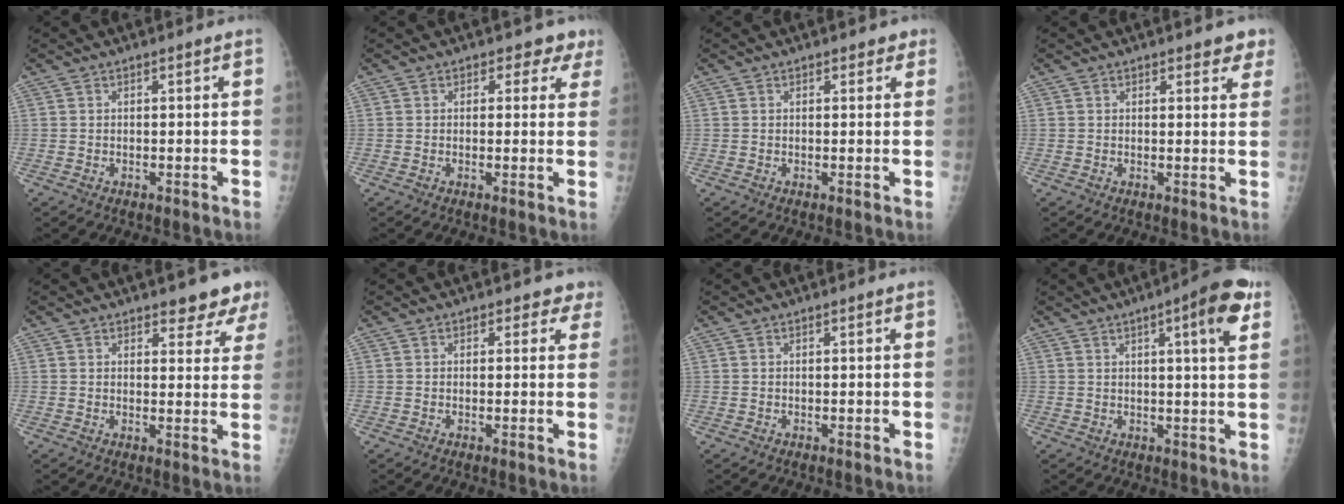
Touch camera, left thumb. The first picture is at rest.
{"total": 3.1, "force": [2.0, 2.4, 0.4], "torque": [0.027, -0.010, 0.008]}
{"total": 1.2, "force": [0.7, 0.9, 0.2], "torque": [0.019, -0.003, 0.003]}
{"total": 3.1, "force": [2.3, 1.6, 1.3], "torque": [0.019, -0.009, 0.022]}
{"total": 5.2, "force": [4.3, 2.3, 2.0], "torque": [0.011, -0.026, 0.045]}
{"total": 2.3, "force": [1.4, 1.7, 0.2], "torque": [0.030, -0.006, 0.002]}
{"total": 0.0}
{"total": 7.3, "force": [3.3, 1.1, 6.4], "torque": [-0.082, -0.005, 0.038]}